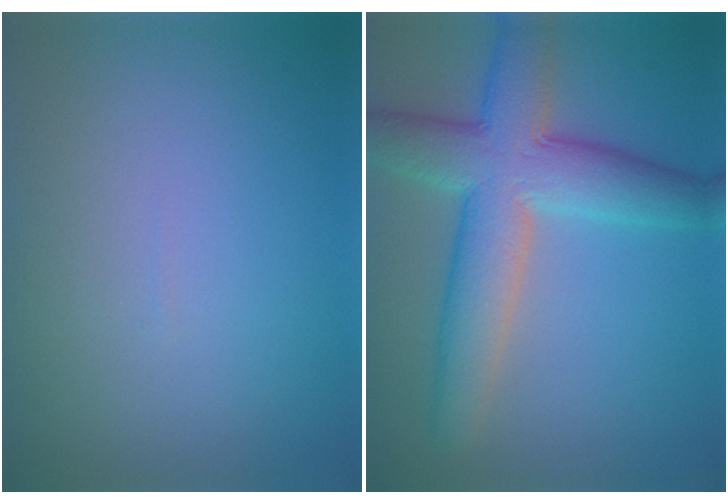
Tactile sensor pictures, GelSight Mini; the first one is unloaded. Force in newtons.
{"total": 8.1, "press": 8.1, "slide": 0.6}